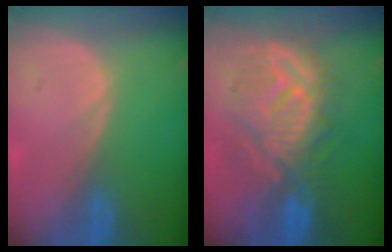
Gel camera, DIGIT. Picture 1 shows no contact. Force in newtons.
{"total": 10.4, "press": 10.1, "slide": 2.8}